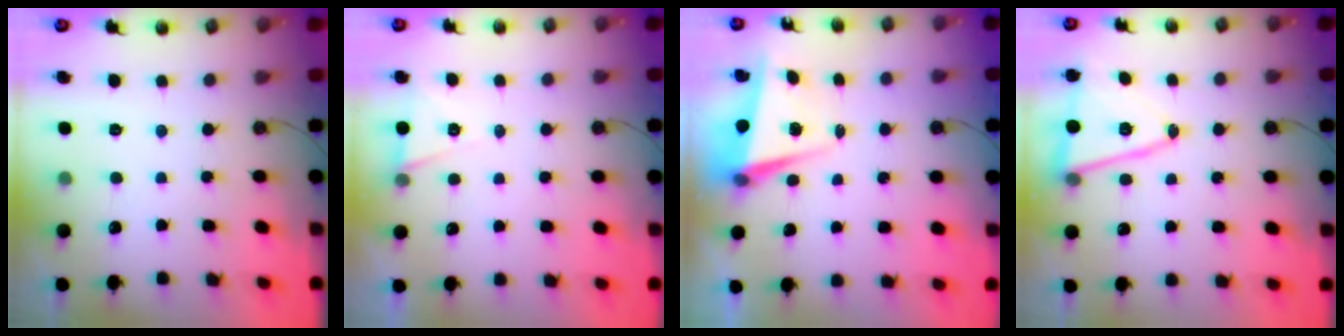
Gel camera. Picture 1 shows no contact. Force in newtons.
{"total": 6.3, "press": 4.2, "slide": 4.7}
{"total": 5.5, "press": 5.4, "slide": 1.0}
{"total": 13.1, "press": 12.6, "slide": 3.7}